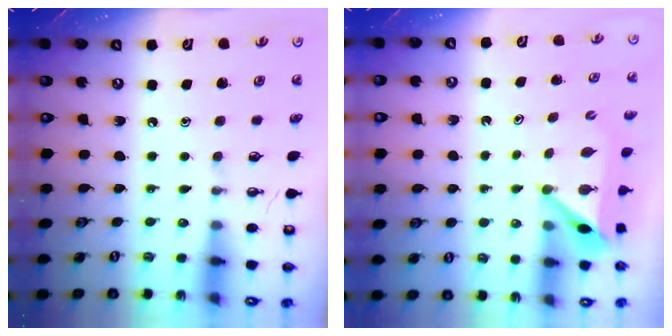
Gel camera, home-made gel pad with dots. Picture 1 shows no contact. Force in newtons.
{"total": 5.5, "press": 5.5, "slide": 0.4}